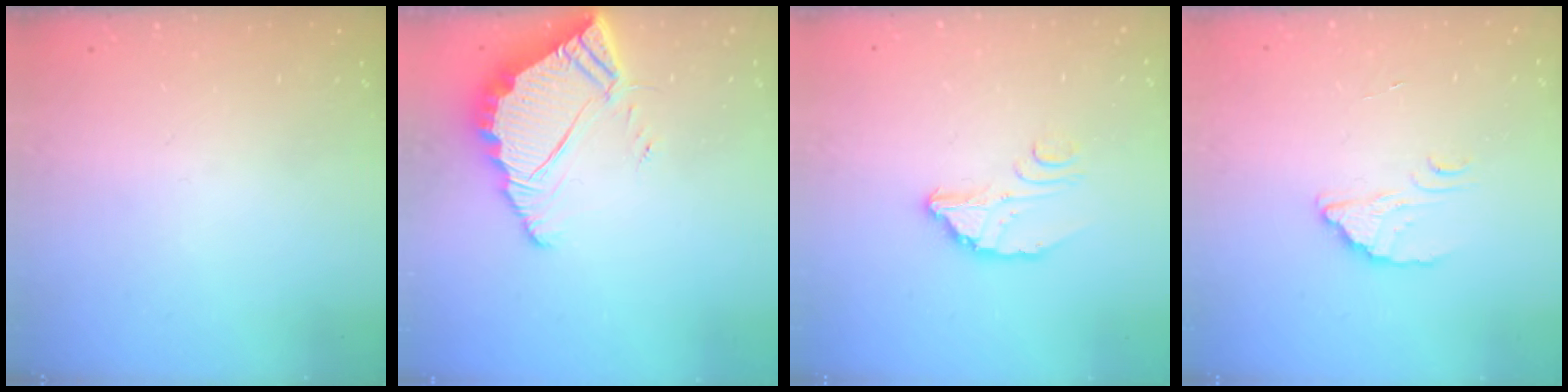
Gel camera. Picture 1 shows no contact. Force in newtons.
{"total": 7.1, "press": 7.1, "slide": 0.5}
{"total": 4.2, "press": 4.2, "slide": 0.2}
{"total": 2.6, "press": 2.6, "slide": 0.1}